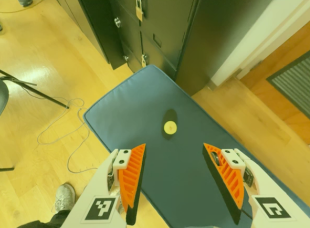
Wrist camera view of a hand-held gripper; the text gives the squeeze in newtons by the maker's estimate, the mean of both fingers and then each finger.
{"total": 0.0}